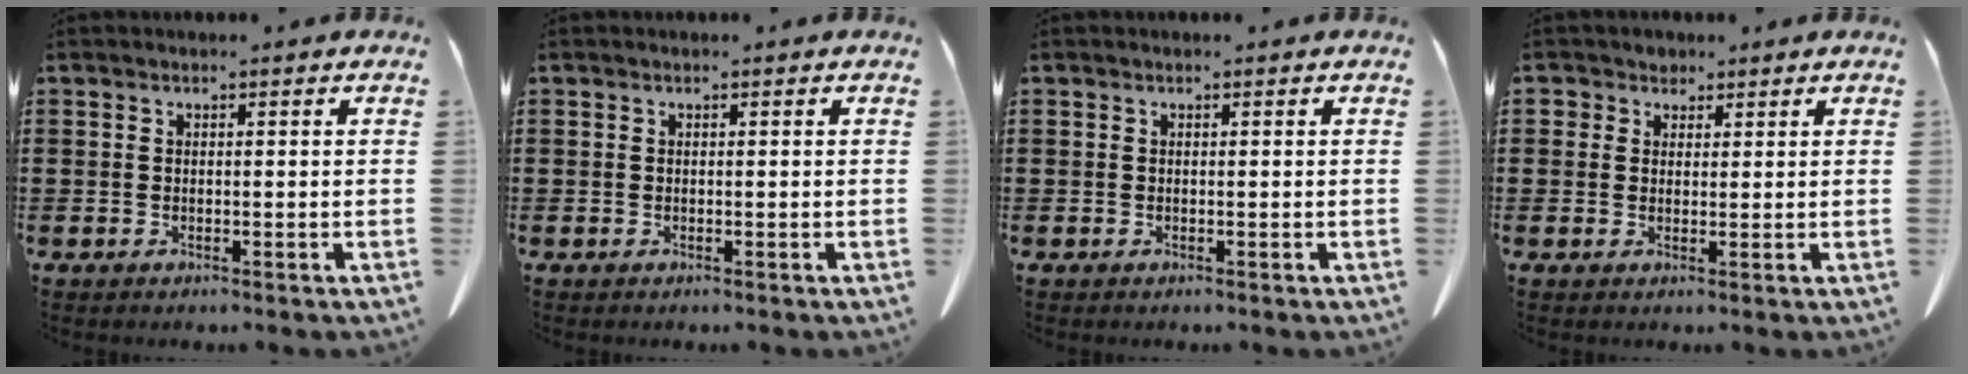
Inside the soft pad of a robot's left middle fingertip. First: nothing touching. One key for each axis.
{"total": 0.0}
{"total": 0.0}
{"total": 2.3, "fx": 1.6, "fy": 1.6, "fz": 0.3, "tx": -0.006, "ty": 0.005, "tz": 0.029}